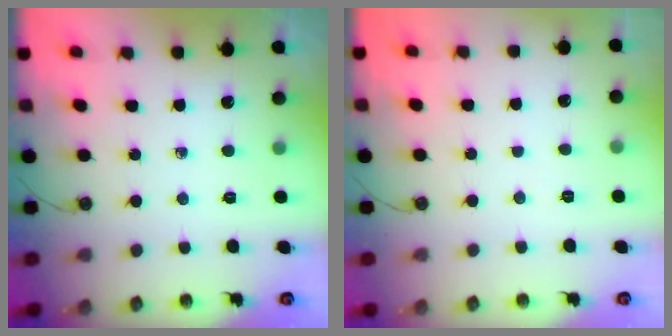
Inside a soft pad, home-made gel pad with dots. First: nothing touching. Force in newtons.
{"total": 13.1, "press": 2.6, "slide": 12.8}